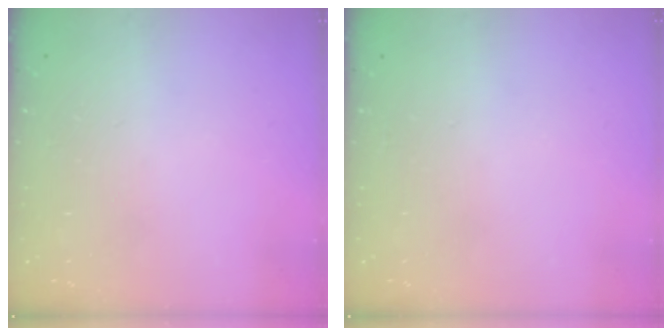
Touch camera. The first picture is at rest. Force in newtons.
{"total": 0.0}